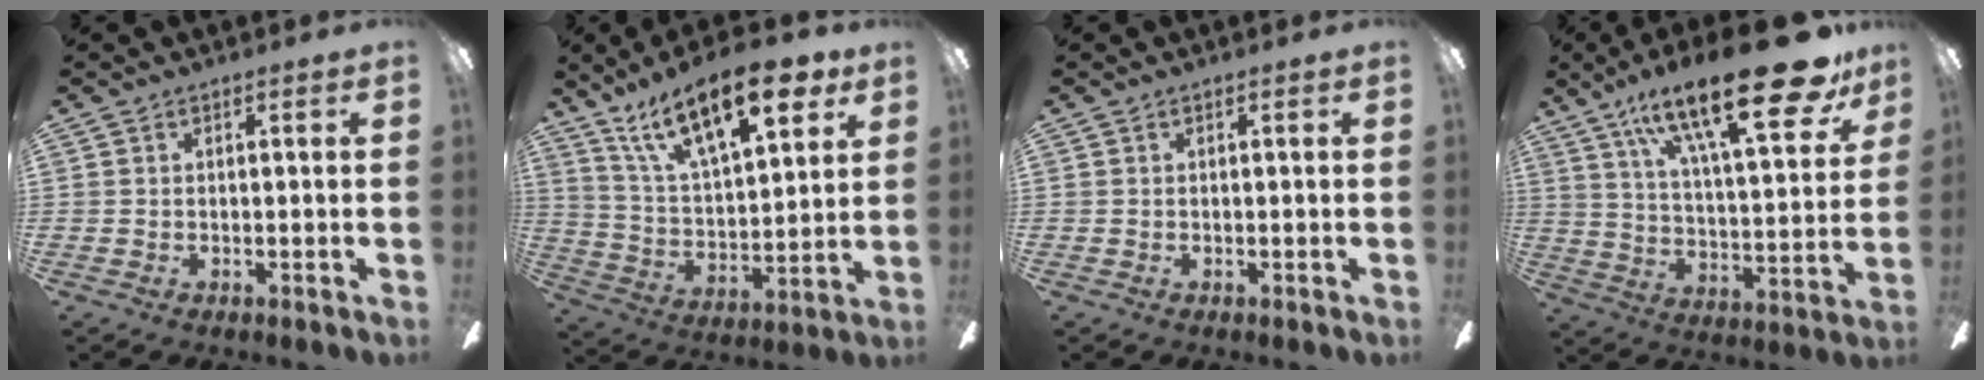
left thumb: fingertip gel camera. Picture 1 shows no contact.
{"total": 21.4, "force": [13.6, 8.1, 14.4], "torque": [-0.241, -0.062, 0.228]}
{"total": 0.0}
{"total": 28.7, "force": [17.7, 8.7, 20.8], "torque": [-0.315, -0.109, 0.283]}